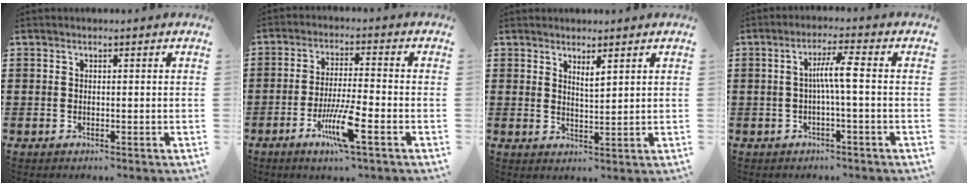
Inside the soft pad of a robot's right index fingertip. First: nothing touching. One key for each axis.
{"total": 8.0, "fx": -3.7, "fy": 1.0, "fz": 7.0, "tx": -0.144, "ty": -0.012, "tz": -0.071}
{"total": 2.1, "fx": 1.7, "fy": 0.3, "fz": 1.2, "tx": -0.025, "ty": 0.003, "tz": 0.030}
{"total": 4.7, "fx": -0.4, "fy": 0.1, "fz": 4.7, "tx": -0.088, "ty": 0.003, "tz": -0.014}